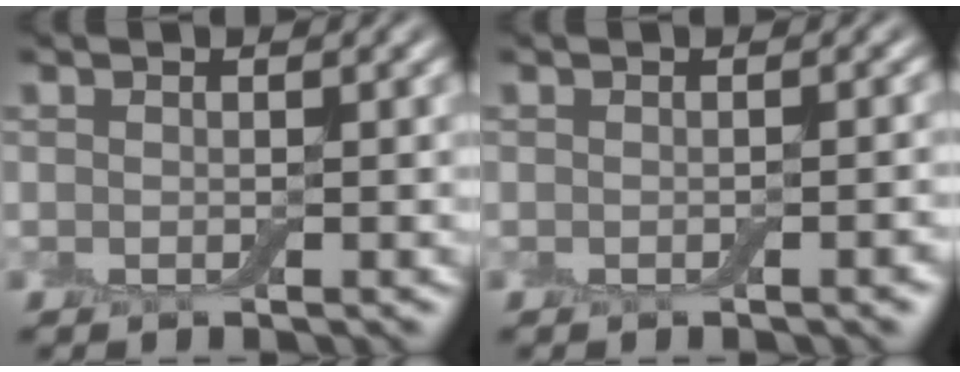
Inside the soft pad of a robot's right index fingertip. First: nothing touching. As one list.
[{"total": 1.4, "force": [-0.6, 0.2, 1.3], "torque": [-0.012, 0.000, -0.006]}]